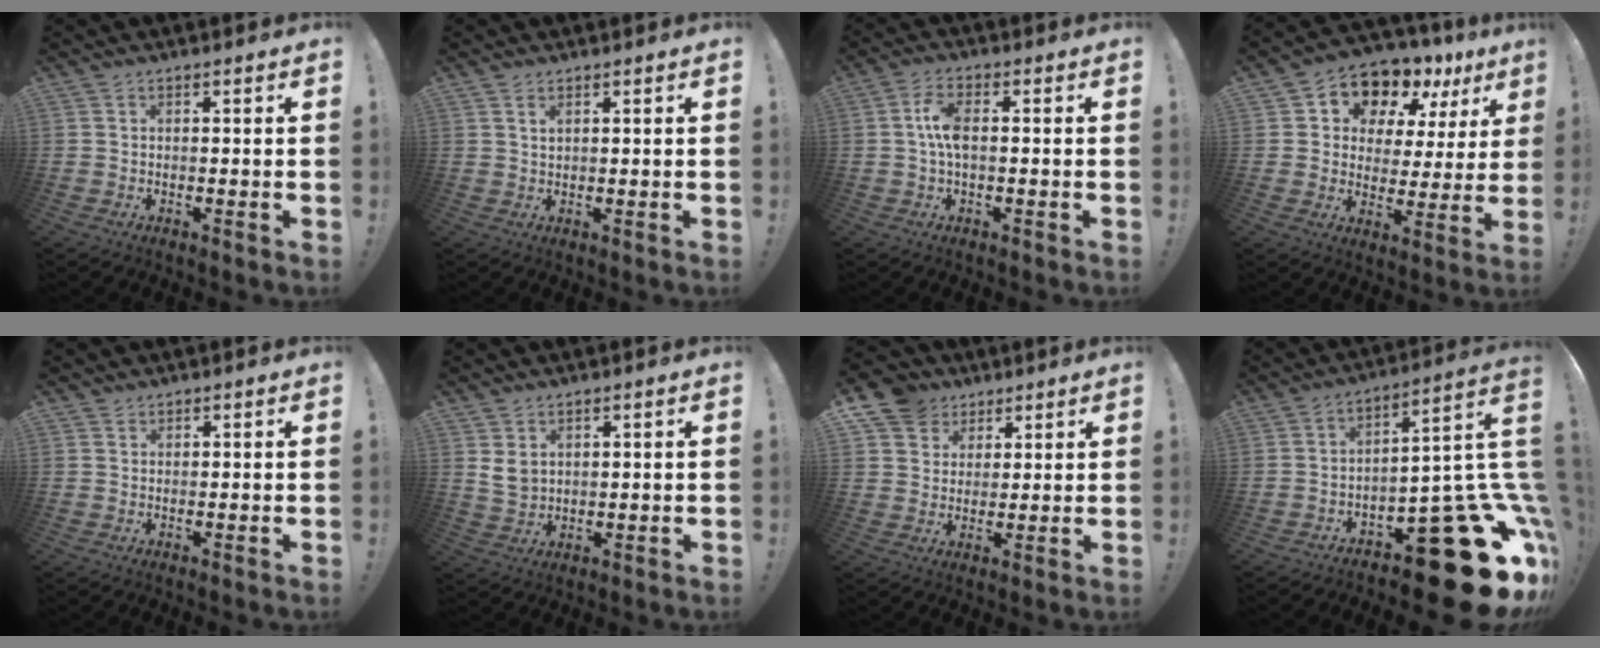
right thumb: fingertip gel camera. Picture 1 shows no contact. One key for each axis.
{"total": 1.5, "fx": 1.0, "fy": 0.6, "fz": 1.0, "tx": -0.021, "ty": -0.001, "tz": 0.018}
{"total": 6.7, "fx": 0.1, "fy": 3.0, "fz": 6.0, "tx": -0.119, "ty": 0.006, "tz": 0.002}
{"total": 11.4, "fx": 8.6, "fy": 6.5, "fz": 3.8, "tx": -0.062, "ty": -0.075, "tz": 0.153}
{"total": 1.2, "fx": 1.0, "fy": 0.6, "fz": 0.1, "tx": 0.003, "ty": -0.005, "tz": 0.019}
{"total": 4.8, "fx": 2.5, "fy": 3.3, "fz": 2.5, "tx": -0.045, "ty": -0.006, "tz": 0.052}
{"total": 9.0, "fx": 5.2, "fy": 7.2, "fz": 1.6, "tx": -0.024, "ty": -0.036, "tz": 0.105}
{"total": 24.3, "fx": -13.9, "fy": 8.3, "fz": 18.2, "tx": -0.162, "ty": 0.061, "tz": -0.211}